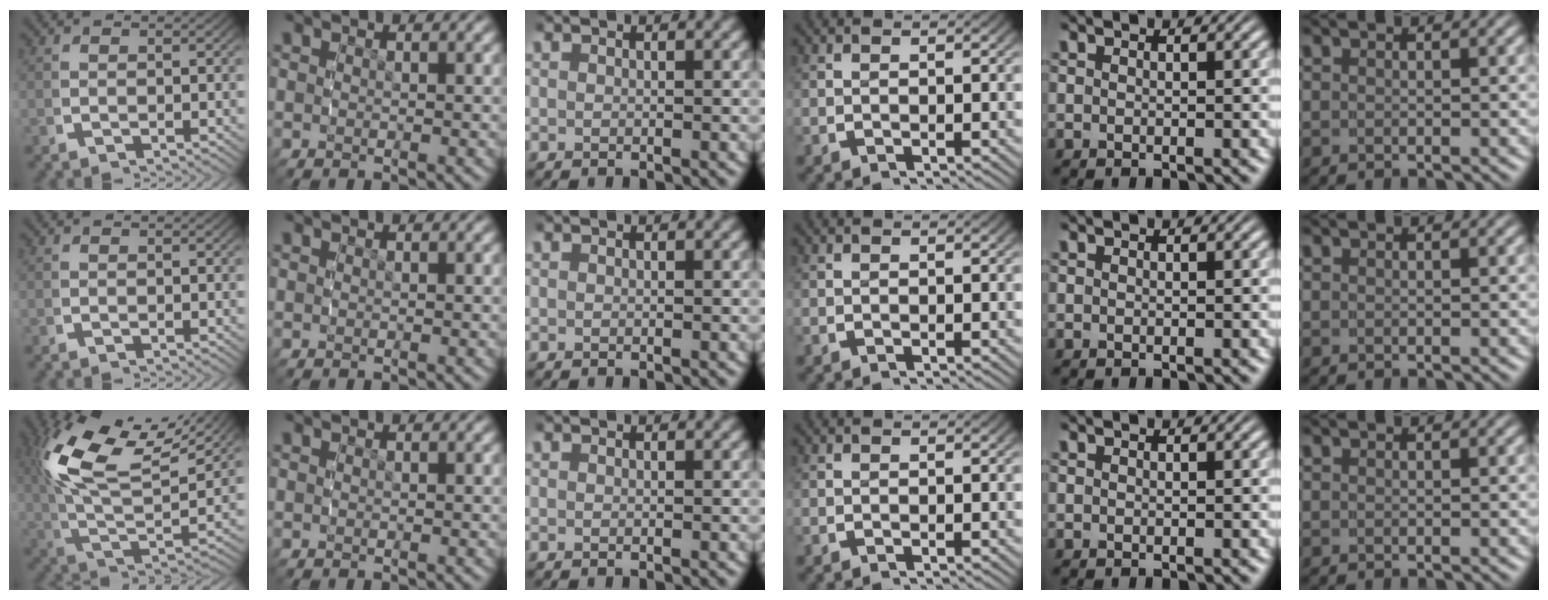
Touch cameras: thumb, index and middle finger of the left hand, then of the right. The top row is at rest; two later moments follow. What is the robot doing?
{"motion": "grasp_and_lifting", "object": "camera"}